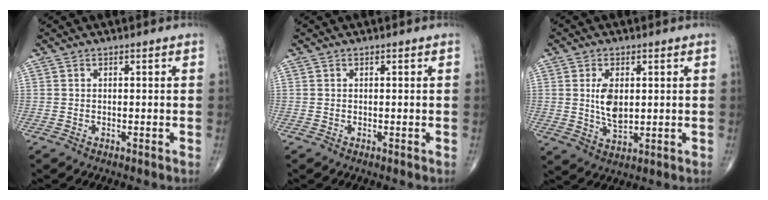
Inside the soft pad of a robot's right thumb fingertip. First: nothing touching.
{"total": 0.0}
{"total": 6.4, "force": [1.0, 3.5, 5.3], "torque": [-0.090, -0.013, 0.023]}